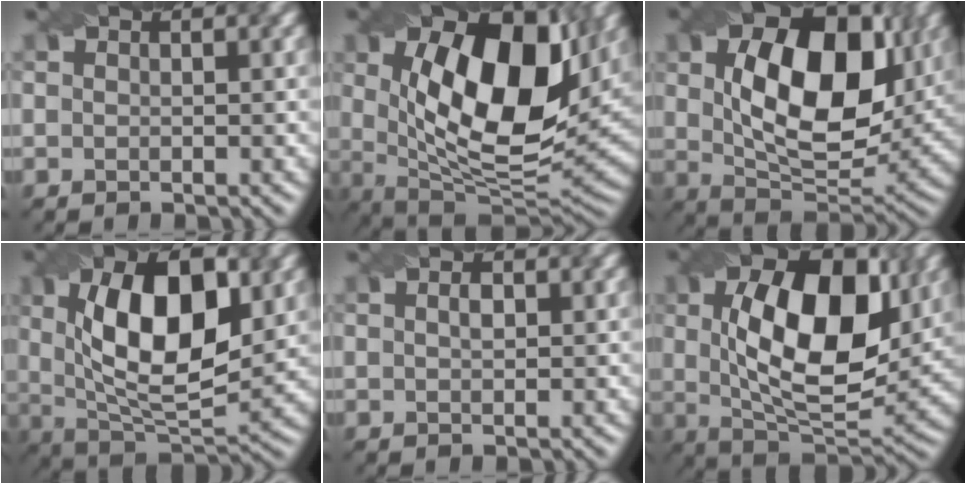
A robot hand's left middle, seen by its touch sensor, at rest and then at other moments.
{"total": 14.4, "force": [2.8, 7.1, 12.2], "torque": [-0.201, -0.006, 0.048]}
{"total": 12.6, "force": [2.5, 7.3, 10.0], "torque": [-0.168, 0.000, 0.047]}
{"total": 11.5, "force": [2.2, 5.2, 10.1], "torque": [-0.158, 0.010, 0.033]}
{"total": 0.9, "force": [-0.1, 0.4, 0.7], "torque": [-0.011, 0.004, 0.005]}
{"total": 12.0, "force": [2.3, 5.9, 10.2], "torque": [-0.158, 0.007, 0.035]}